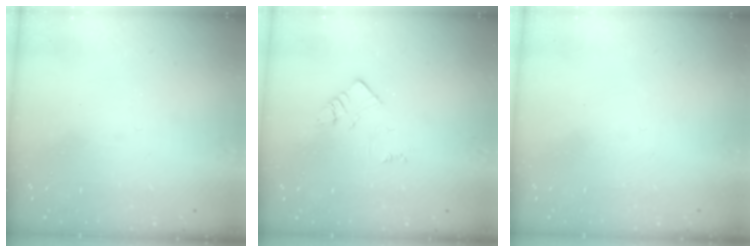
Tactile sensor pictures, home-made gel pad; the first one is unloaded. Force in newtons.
{"total": 2.1, "press": 2.1, "slide": 0.3}
{"total": 1.7, "press": 1.7, "slide": 0.1}